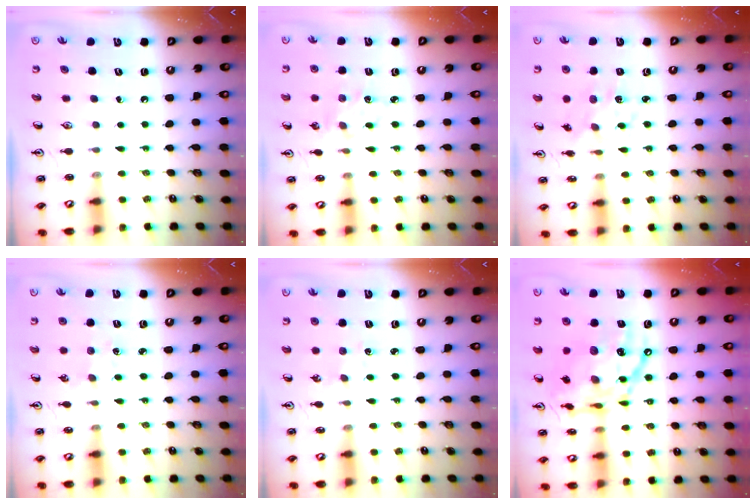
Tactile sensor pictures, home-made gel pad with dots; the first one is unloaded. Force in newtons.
{"total": 2.9, "press": 2.9, "slide": 0.3}
{"total": 5.2, "press": 5.2, "slide": 0.2}
{"total": 2.3, "press": 2.3, "slide": 0.3}
{"total": 1.9, "press": 1.9, "slide": 0.4}
{"total": 20.1, "press": 20.1, "slide": 1.7}